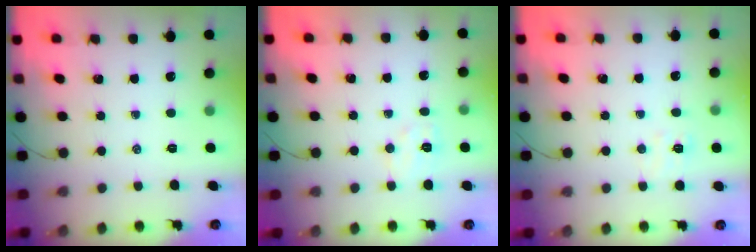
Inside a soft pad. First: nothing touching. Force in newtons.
{"total": 5.7, "press": 5.6, "slide": 1.1}
{"total": 5.0, "press": 4.8, "slide": 1.4}